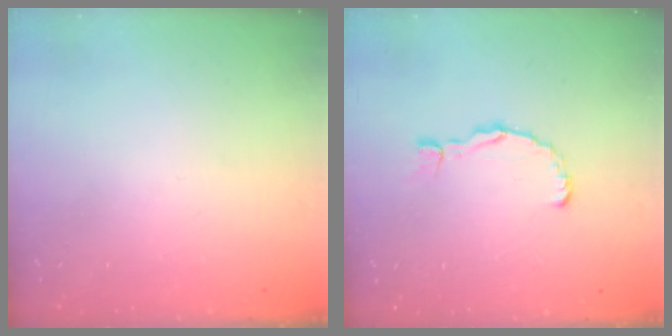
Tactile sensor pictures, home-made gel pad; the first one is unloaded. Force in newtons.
{"total": 3.7, "press": 3.7, "slide": 0.5}